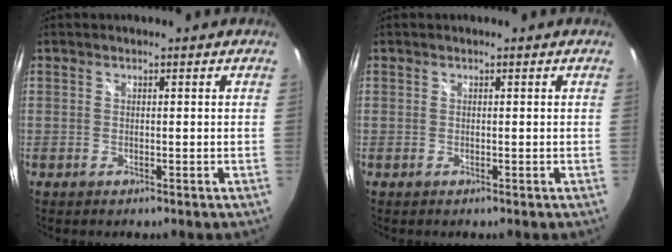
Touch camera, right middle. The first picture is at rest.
{"total": 0.0}